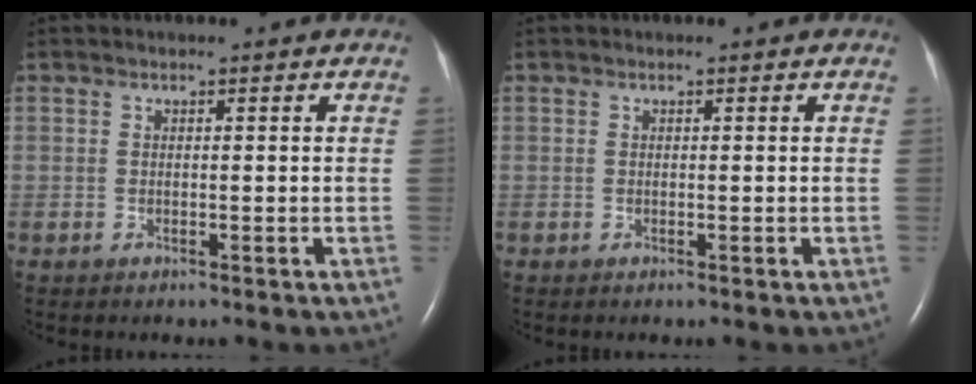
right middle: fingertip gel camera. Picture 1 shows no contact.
{"total": 0.0}